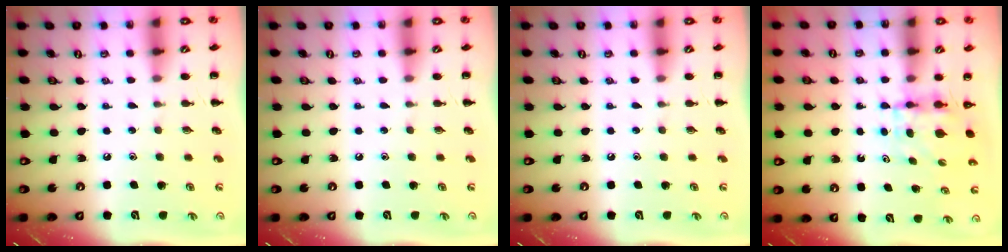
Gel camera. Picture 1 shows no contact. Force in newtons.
{"total": 0.0}
{"total": 0.0}
{"total": 4.0, "press": 3.9, "slide": 0.3}